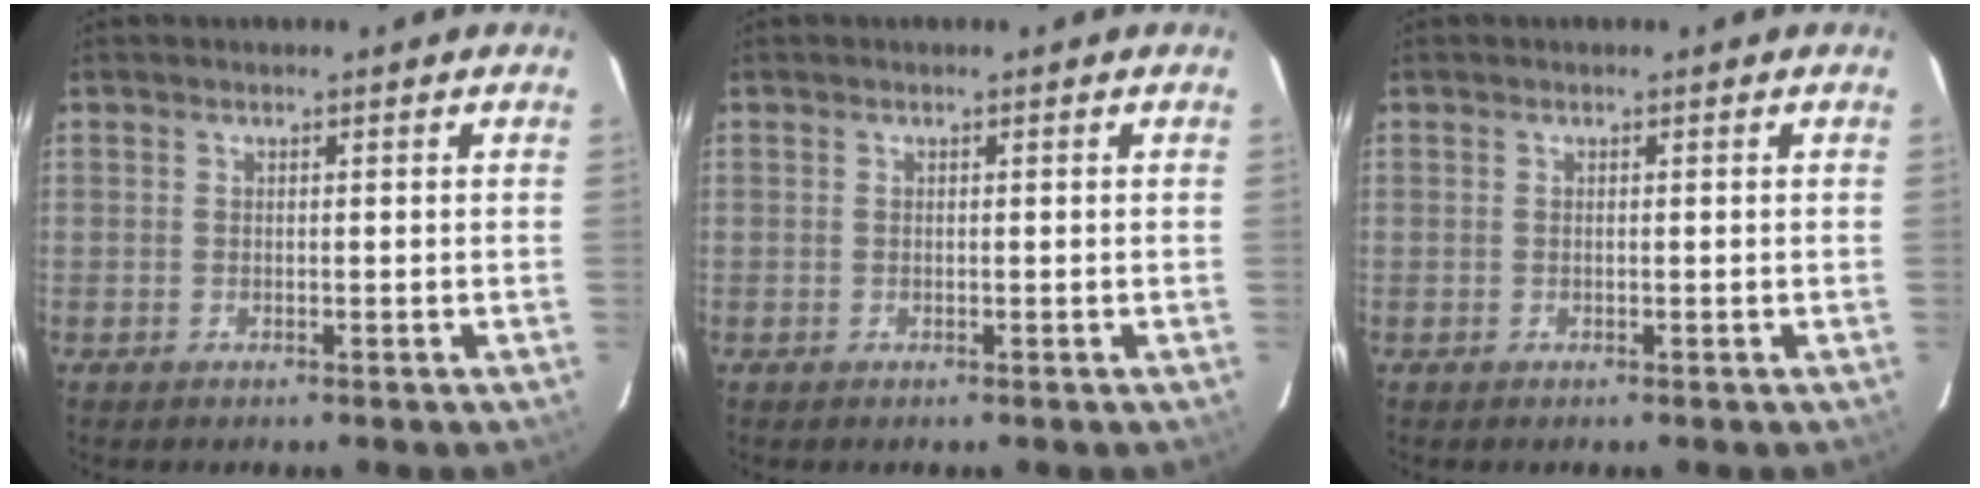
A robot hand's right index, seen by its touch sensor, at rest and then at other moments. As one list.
[{"total": 0.0}, {"total": 0.0}]